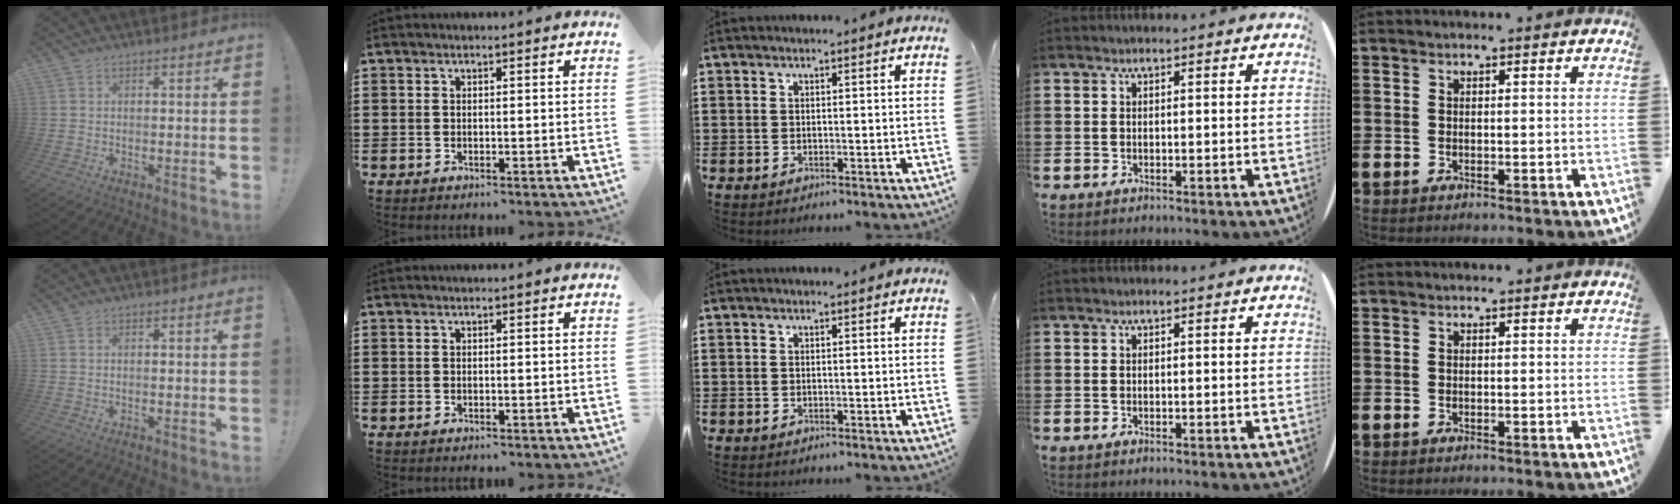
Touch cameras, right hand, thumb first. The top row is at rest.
{}